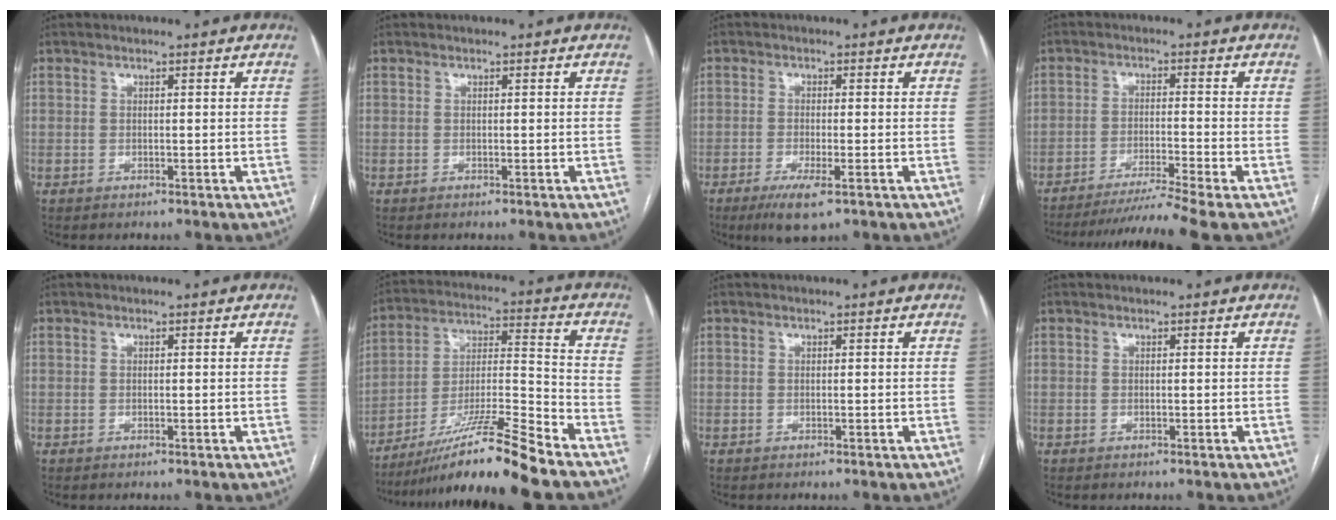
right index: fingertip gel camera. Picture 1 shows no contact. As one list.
[{"total": 0.0}, {"total": 5.1, "force": [-2.8, 0.8, 4.3], "torque": [-0.081, -0.012, -0.045]}, {"total": 9.0, "force": [-7.6, -3.0, 3.9], "torque": [-0.055, -0.025, -0.127]}, {"total": 0.0}, {"total": 15.9, "force": [-12.7, -1.6, 9.4], "torque": [-0.173, -0.007, -0.224]}, {"total": 0.0}, {"total": 0.0}]